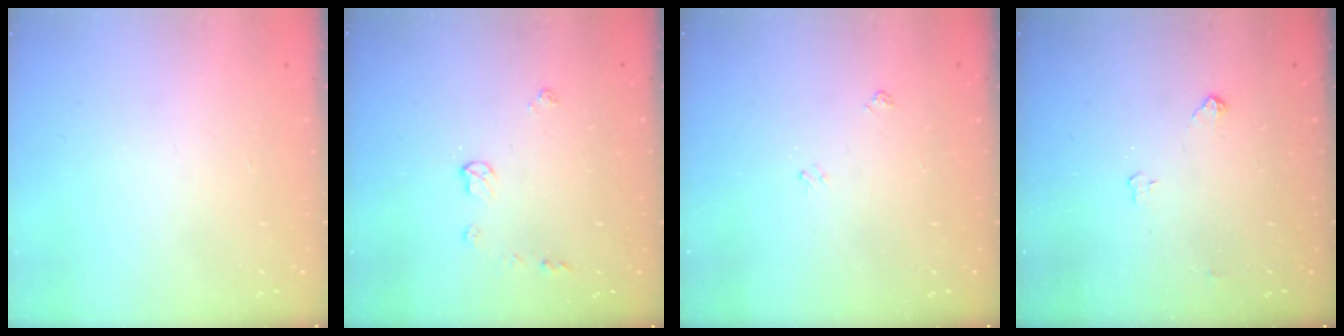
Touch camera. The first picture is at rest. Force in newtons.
{"total": 5.9, "press": 5.9, "slide": 0.4}
{"total": 3.7, "press": 3.7, "slide": 0.6}
{"total": 3.8, "press": 3.8, "slide": 0.6}